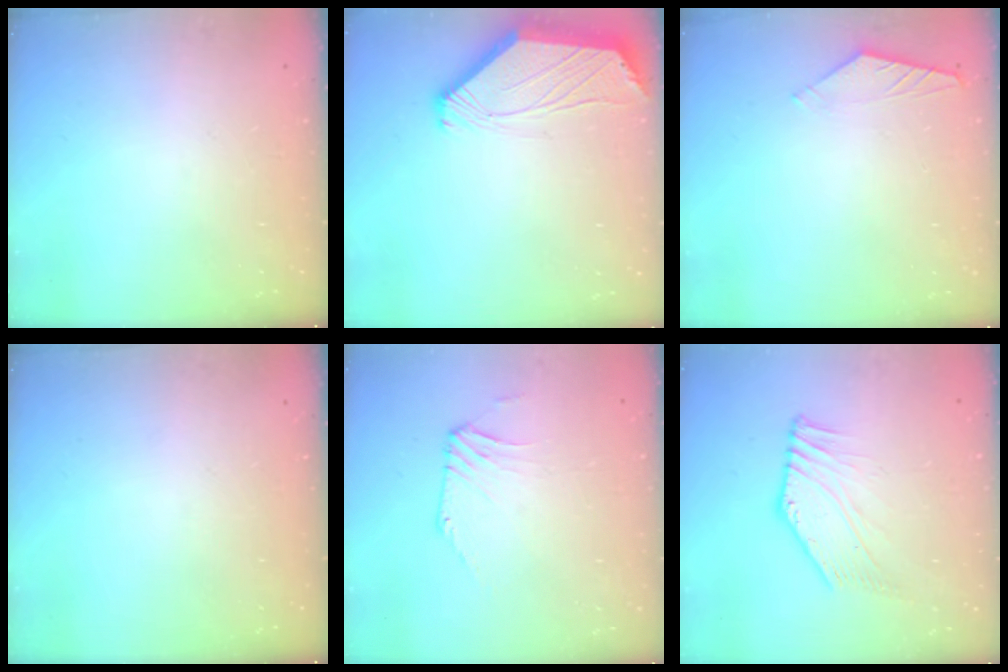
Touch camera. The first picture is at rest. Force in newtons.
{"total": 2.4, "press": 2.4, "slide": 0.6}
{"total": 4.6, "press": 4.6, "slide": 0.6}
{"total": 0.0}
{"total": 1.5, "press": 1.4, "slide": 0.5}
{"total": 3.0, "press": 2.8, "slide": 1.0}